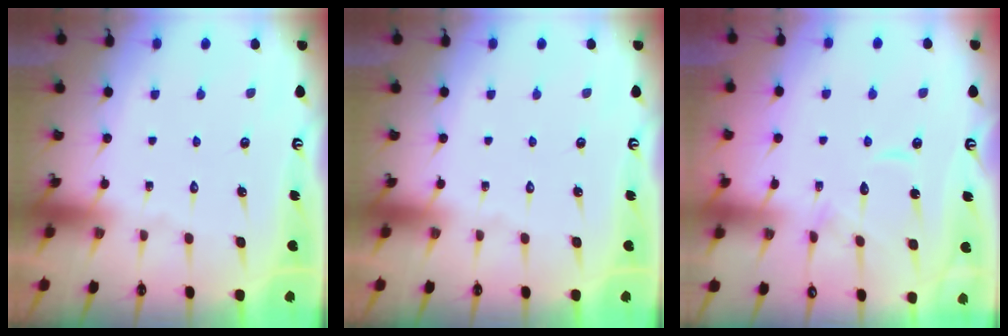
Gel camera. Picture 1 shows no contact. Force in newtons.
{"total": 0.0}
{"total": 10.4, "press": 10.4, "slide": 1.1}